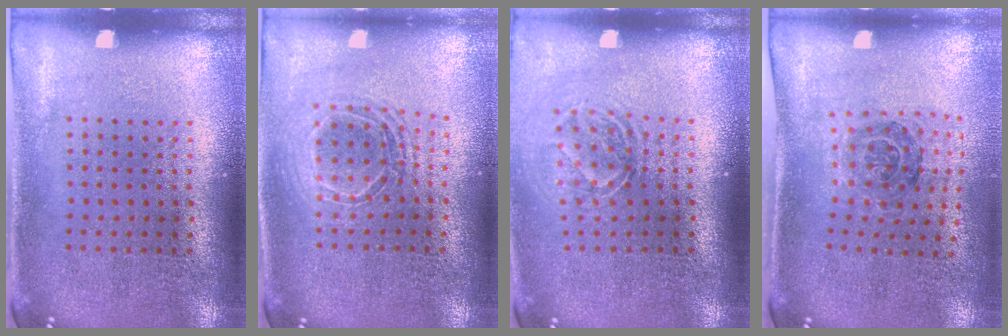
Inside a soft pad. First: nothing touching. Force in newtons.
{"total": 1.8, "press": 1.5, "slide": 0.9}
{"total": 1.5, "press": 1.1, "slide": 1.0}
{"total": 1.1, "press": 1.1, "slide": 0.4}